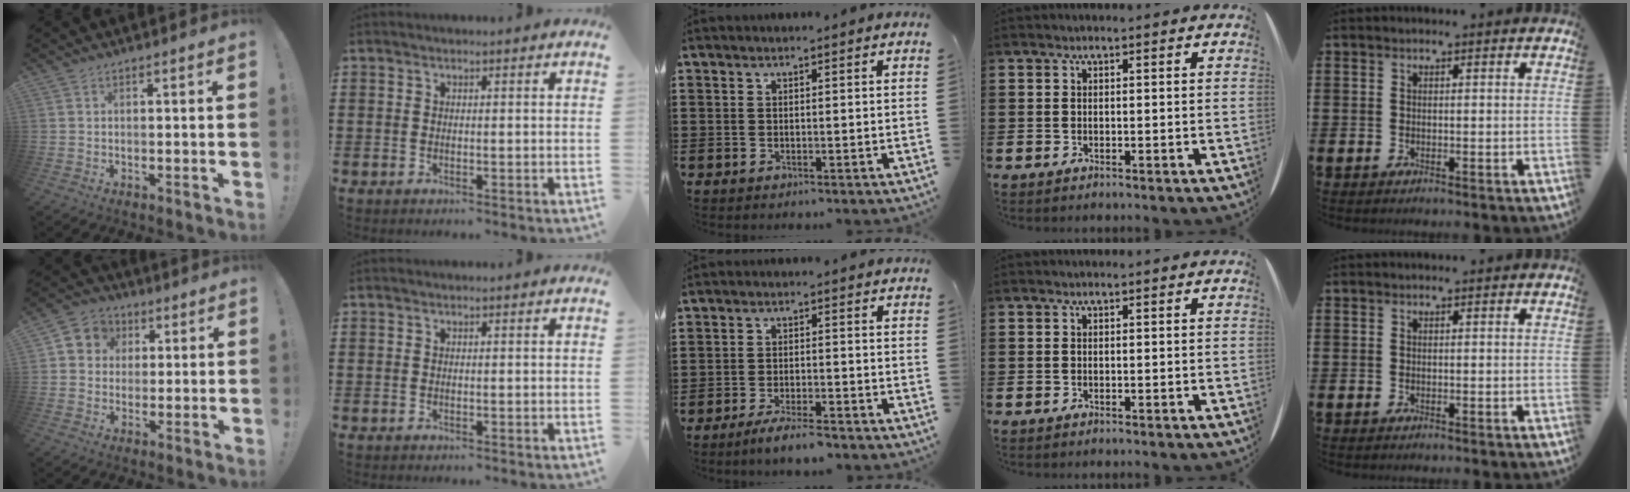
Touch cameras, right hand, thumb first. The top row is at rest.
{"thumb": {"total": 7.1, "force": [0.8, 6.7, 2.1], "torque": [-0.029, 0.007, 0.020]}, "middle": {"total": 3.6, "force": [-3.1, 0.2, 1.8], "torque": [-0.037, -0.004, -0.059]}}